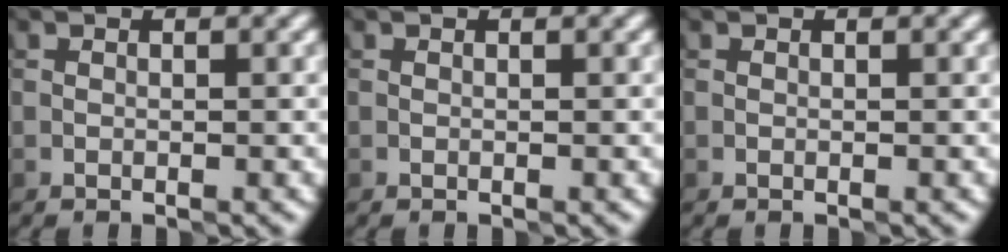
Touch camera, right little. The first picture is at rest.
{"total": 0.0}
{"total": 0.0}